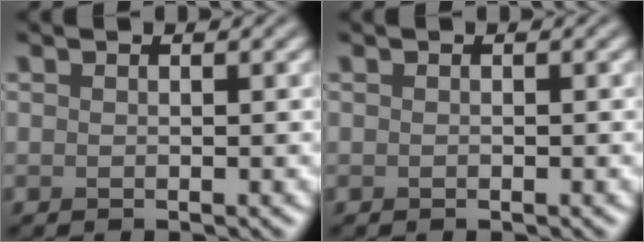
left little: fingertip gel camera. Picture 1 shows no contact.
{"total": 0.0}